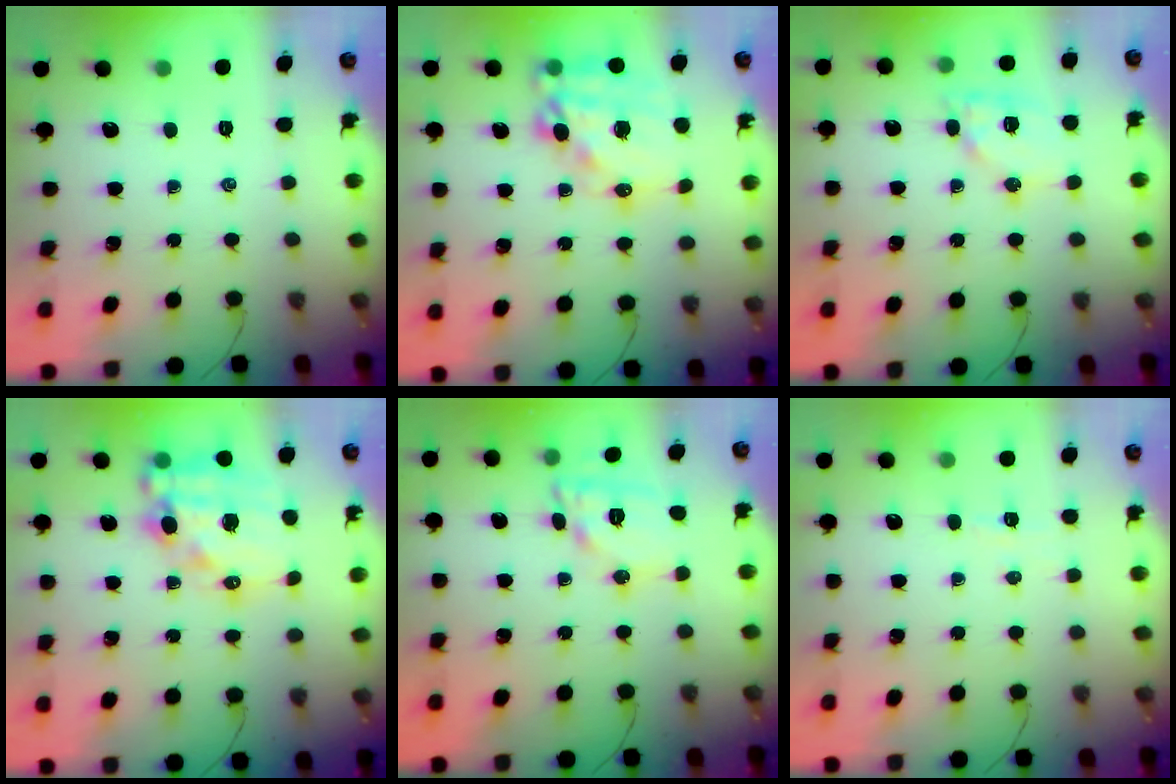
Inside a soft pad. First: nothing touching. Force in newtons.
{"total": 18.0, "press": 17.5, "slide": 3.9}
{"total": 12.9, "press": 12.8, "slide": 1.8}
{"total": 16.7, "press": 16.3, "slide": 3.6}
{"total": 11.8, "press": 11.8, "slide": 0.4}
{"total": 2.8, "press": 2.7, "slide": 0.7}